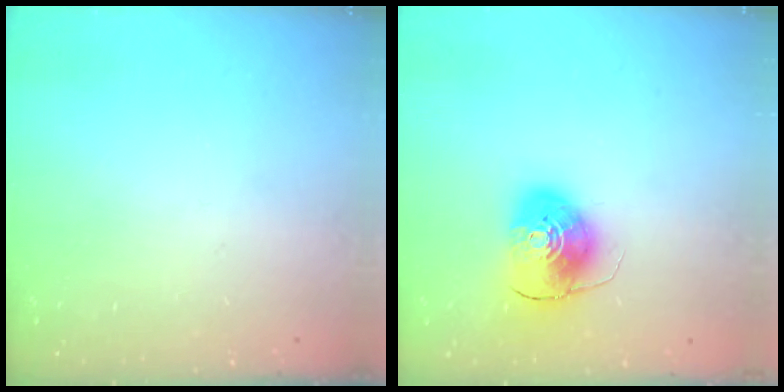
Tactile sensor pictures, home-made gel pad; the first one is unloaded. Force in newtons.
{"total": 9.3, "press": 9.3, "slide": 1.1}